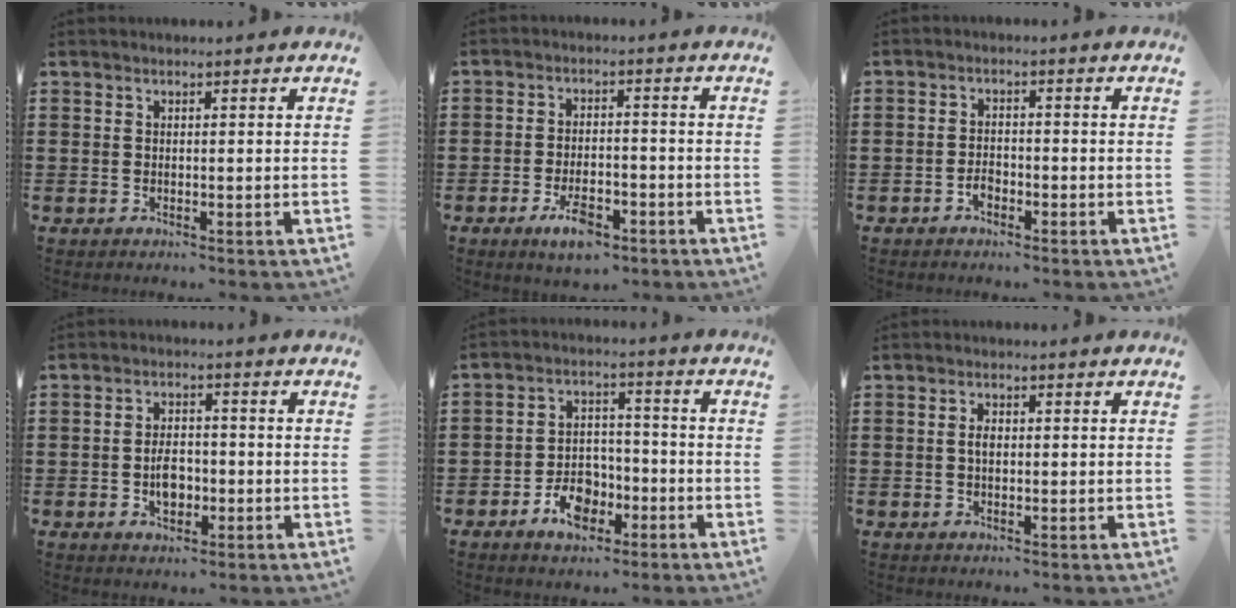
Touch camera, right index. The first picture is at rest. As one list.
[{"total": 5.7, "force": [-3.4, 2.2, 3.9], "torque": [-0.073, 0.006, -0.061]}, {"total": 2.0, "force": [-1.2, 1.2, 1.0], "torque": [-0.023, 0.001, -0.025]}, {"total": 4.4, "force": [-1.0, 2.7, 3.2], "torque": [-0.053, 0.003, -0.019]}, {"total": 6.9, "force": [-3.4, 4.6, 3.8], "torque": [-0.052, 0.012, -0.064]}, {"total": 1.8, "force": [0.1, 0.9, 1.5], "torque": [-0.031, 0.005, 0.000]}]